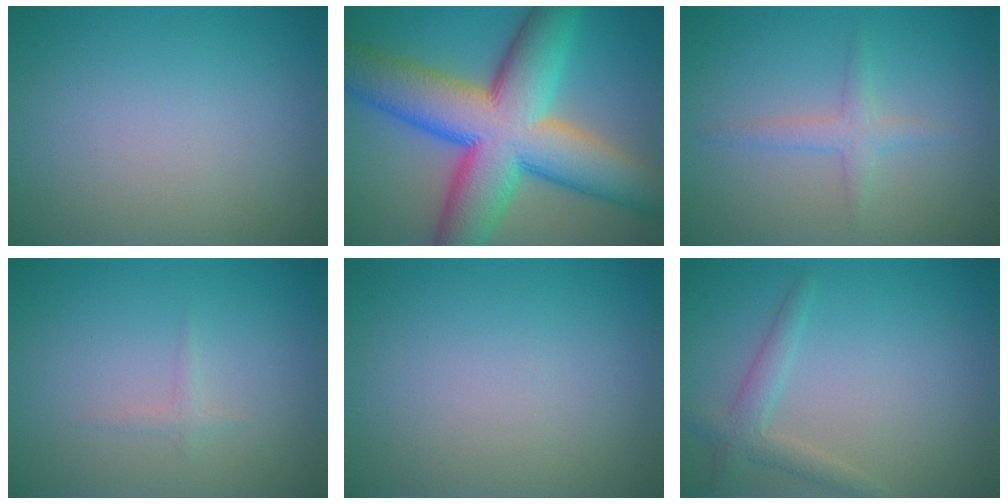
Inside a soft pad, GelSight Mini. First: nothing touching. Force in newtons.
{"total": 15.3, "press": 15.3, "slide": 0.4}
{"total": 1.7, "press": 1.7, "slide": 0.0}
{"total": 0.7, "press": 0.7, "slide": 0.0}
{"total": 0.0}
{"total": 2.2, "press": 2.2, "slide": 0.2}